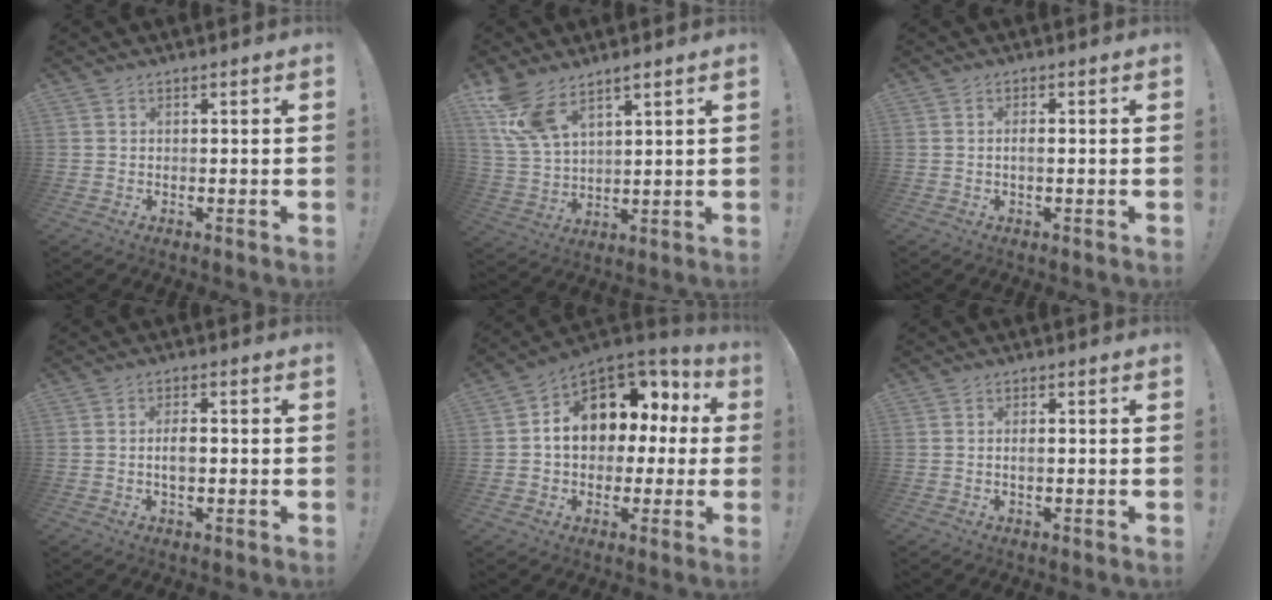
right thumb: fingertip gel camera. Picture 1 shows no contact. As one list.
[{"total": 10.1, "force": [7.0, 4.4, 5.8], "torque": [-0.118, -0.029, 0.139]}, {"total": 2.0, "force": [-0.4, 0.5, 1.9], "torque": [-0.031, 0.002, -0.009]}, {"total": 3.7, "force": [-0.5, 1.7, 3.3], "torque": [-0.058, 0.002, -0.013]}, {"total": 13.4, "force": [3.6, 10.3, 7.8], "torque": [-0.112, -0.019, 0.073]}, {"total": 1.2, "force": [-0.3, 0.4, 1.1], "torque": [-0.020, 0.002, -0.006]}]